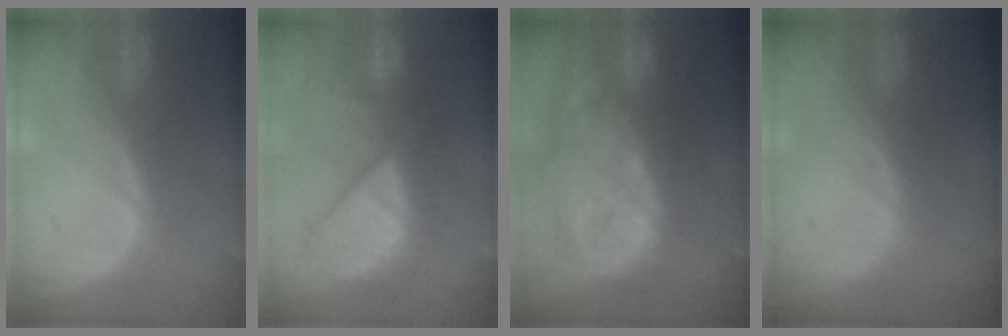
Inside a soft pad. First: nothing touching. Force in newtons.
{"total": 10.1, "press": 9.5, "slide": 3.5}
{"total": 14.2, "press": 12.4, "slide": 6.9}
{"total": 0.0}